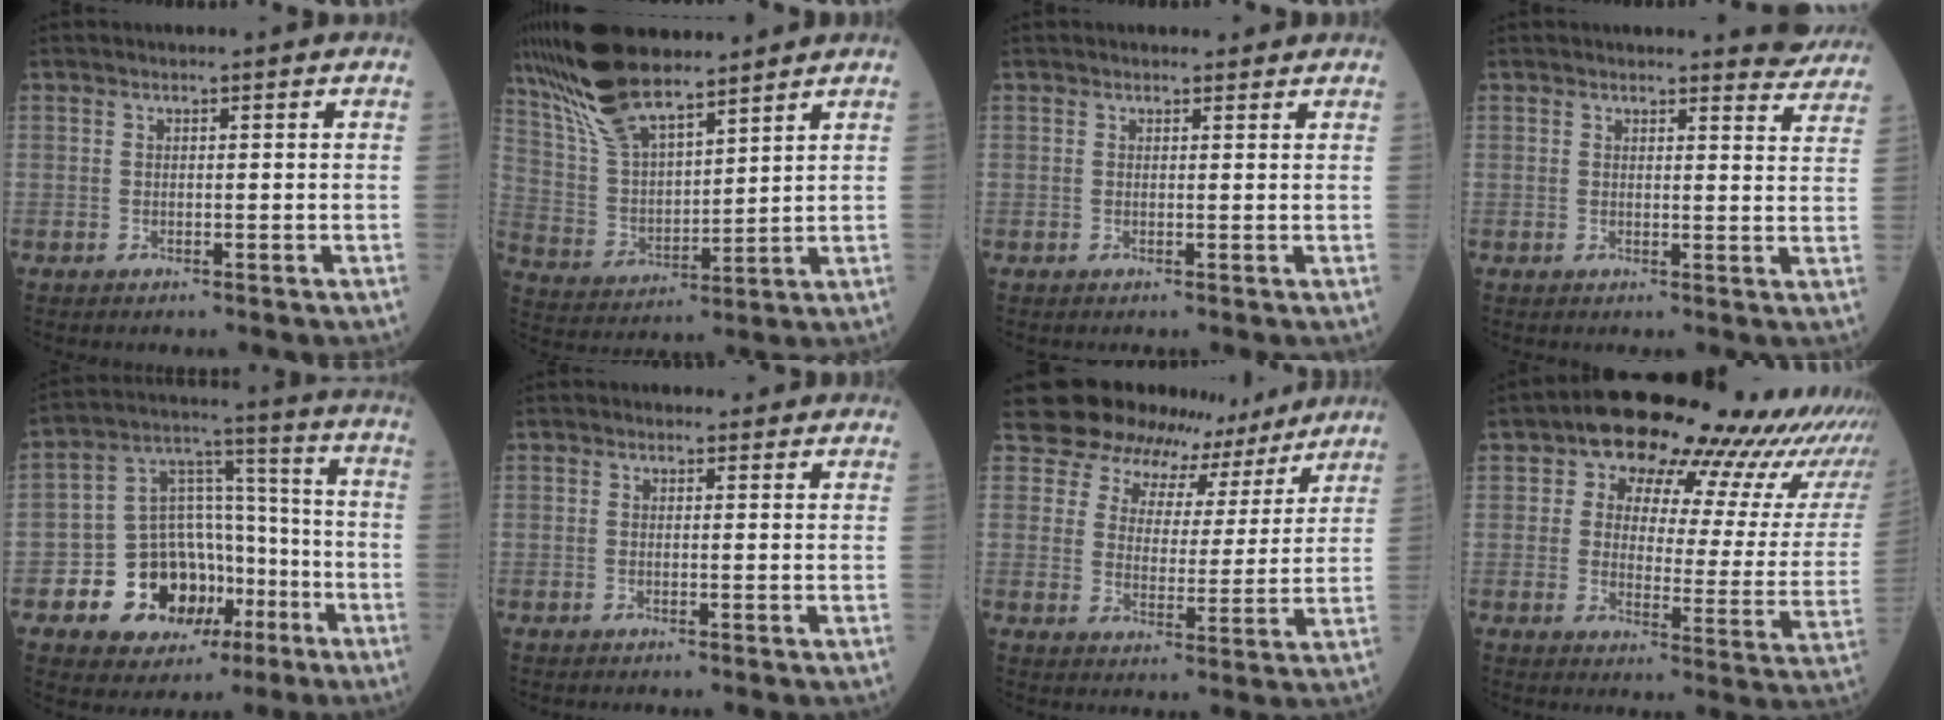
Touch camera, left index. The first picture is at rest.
{"total": 14.4, "force": [11.8, 3.5, 7.5], "torque": [-0.157, 0.015, 0.232]}
{"total": 1.5, "force": [1.3, 0.7, 0.0], "torque": [-0.004, 0.003, 0.011]}
{"total": 5.7, "force": [5.7, 0.8, -0.1], "torque": [0.015, -0.034, 0.040]}
{"total": 14.4, "force": [-5.8, 10.6, 7.8], "torque": [-0.133, 0.033, -0.082]}
{"total": 1.5, "force": [1.1, 0.9, 0.0], "torque": [0.001, 0.001, 0.002]}
{"total": 11.2, "force": [9.9, 5.1, 0.4], "torque": [0.002, 0.000, 0.116]}
{"total": 19.3, "force": [14.7, 7.0, 10.3], "torque": [-0.114, -0.002, 0.154]}